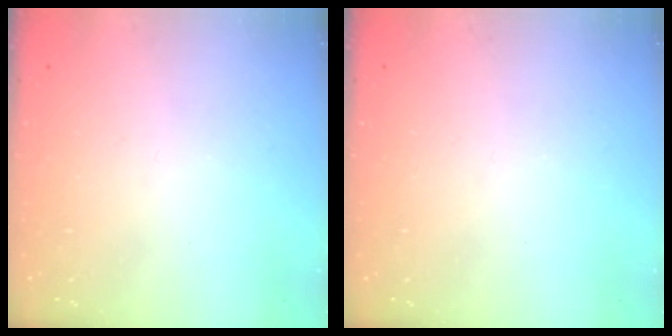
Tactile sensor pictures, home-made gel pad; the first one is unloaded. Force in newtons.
{"total": 0.0}